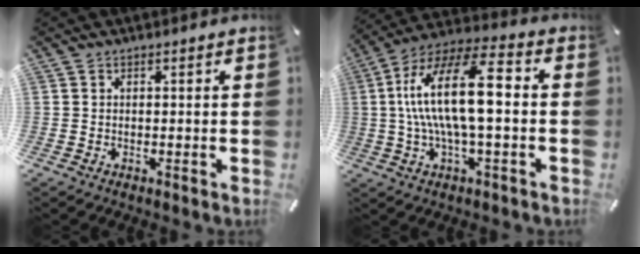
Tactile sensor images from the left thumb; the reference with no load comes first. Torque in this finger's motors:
{"motor_torque": [2.47, 2.54, 2.52, -0.22, 0.82]}